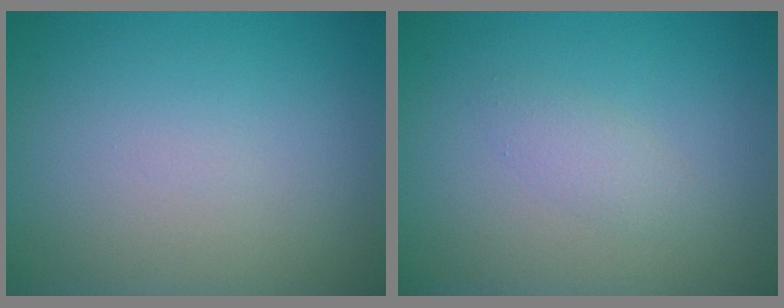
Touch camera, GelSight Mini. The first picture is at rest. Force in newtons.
{"total": 1.3, "press": 1.3, "slide": 0.1}